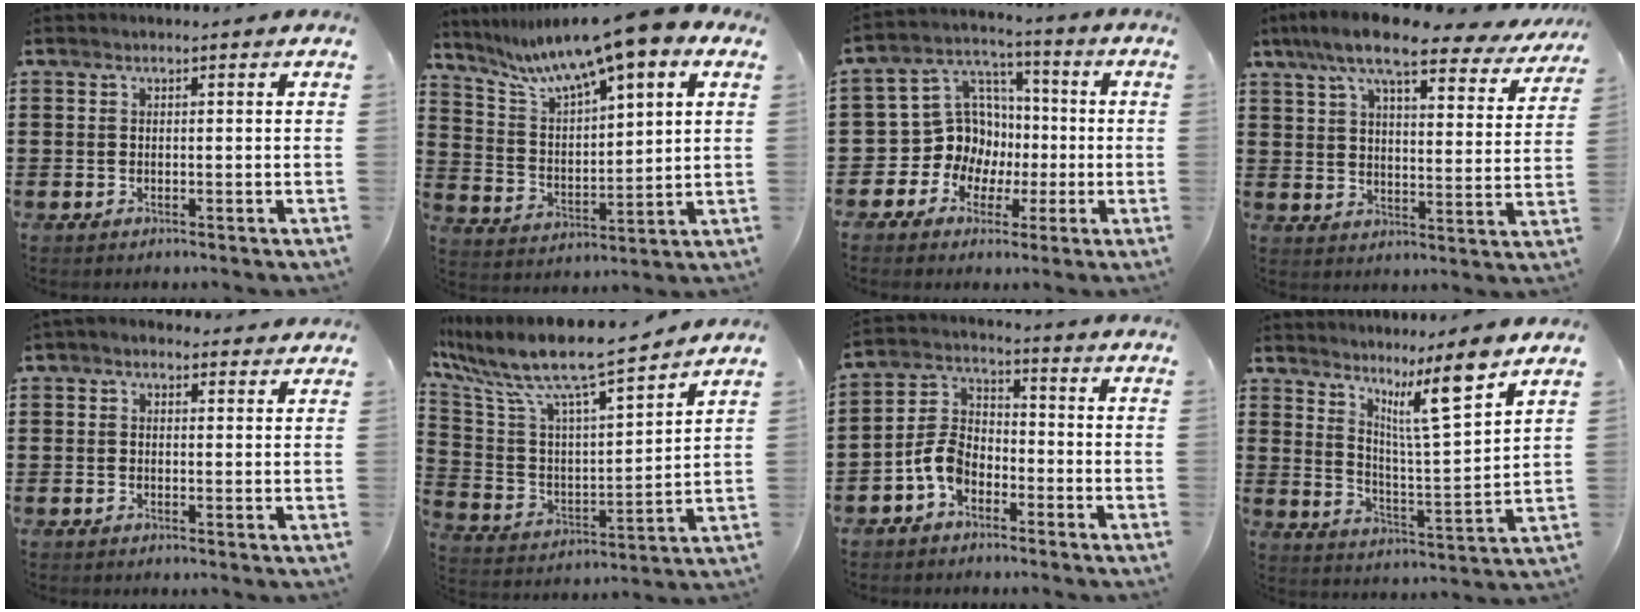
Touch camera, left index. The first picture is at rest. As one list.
[{"total": 9.9, "force": [8.0, 1.1, 5.7], "torque": [-0.138, -0.041, 0.133]}, {"total": 10.3, "force": [-0.8, 9.9, 2.9], "torque": [-0.111, -0.003, -0.010]}, {"total": 10.6, "force": [8.3, 1.9, 6.2], "torque": [-0.143, -0.034, 0.141]}, {"total": 1.6, "force": [1.2, 0.9, 0.6], "torque": [-0.015, 0.008, 0.022]}, {"total": 10.2, "force": [8.4, 1.1, 5.7], "torque": [-0.147, -0.063, 0.139]}, {"total": 6.4, "force": [-3.6, 3.9, 3.6], "torque": [-0.100, 0.008, -0.077]}, {"total": 9.3, "force": [6.6, 0.5, 6.4], "torque": [-0.111, -0.042, 0.107]}]